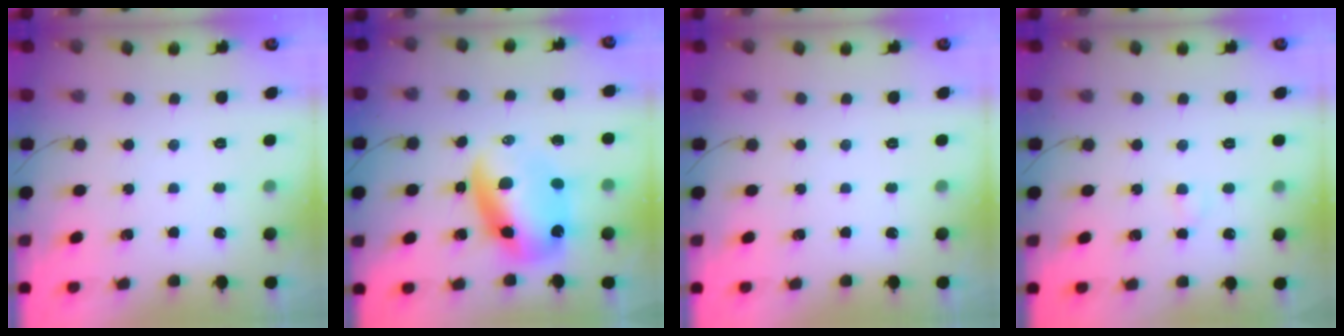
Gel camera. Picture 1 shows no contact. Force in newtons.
{"total": 11.2, "press": 10.9, "slide": 2.6}
{"total": 0.0}
{"total": 2.6, "press": 2.4, "slide": 0.8}